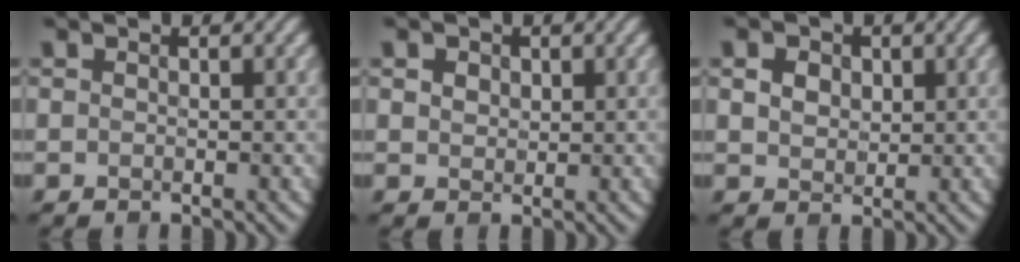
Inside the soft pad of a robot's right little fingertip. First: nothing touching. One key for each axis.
{"total": 1.8, "fx": 0.7, "fy": 1.4, "fz": 0.8, "tx": -0.026, "ty": 0.004, "tz": 0.015}
{"total": 3.0, "fx": 1.0, "fy": 2.3, "fz": 1.7, "tx": -0.043, "ty": 0.011, "tz": 0.011}